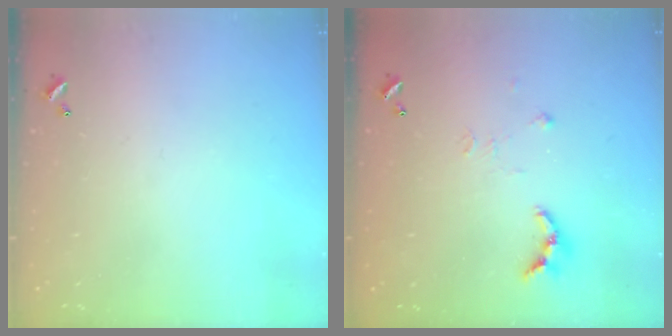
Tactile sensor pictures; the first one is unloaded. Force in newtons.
{"total": 7.7, "press": 7.6, "slide": 0.6}